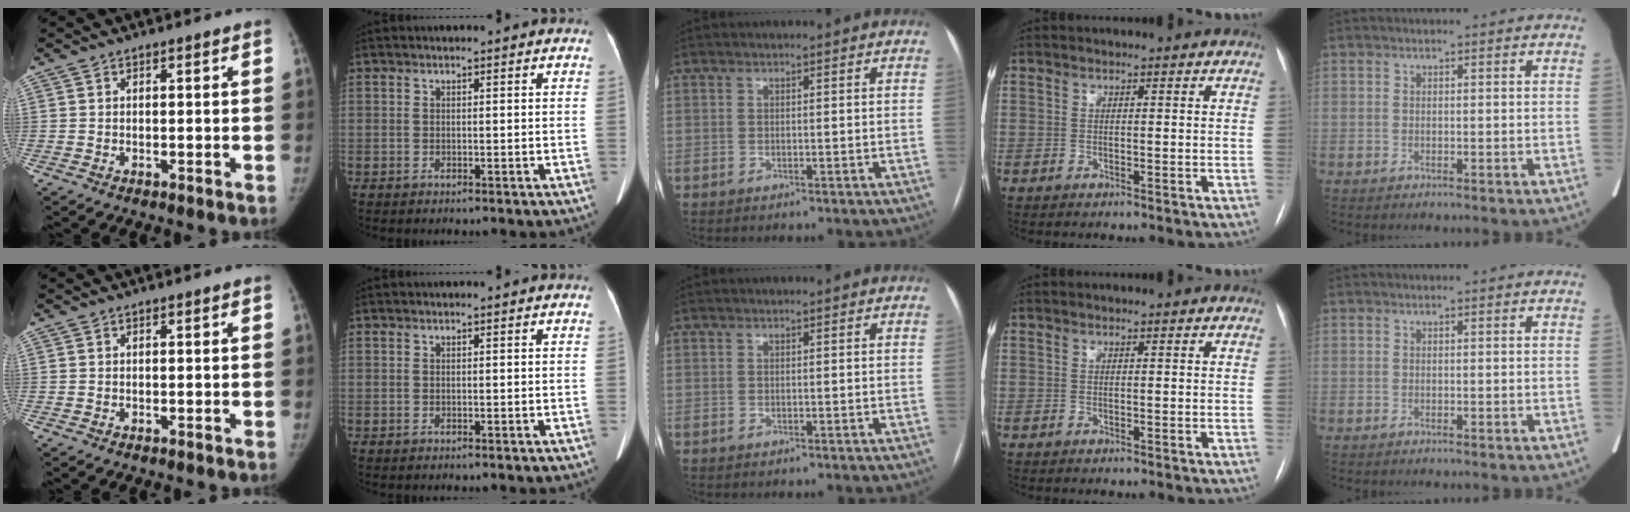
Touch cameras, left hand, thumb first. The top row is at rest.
{}